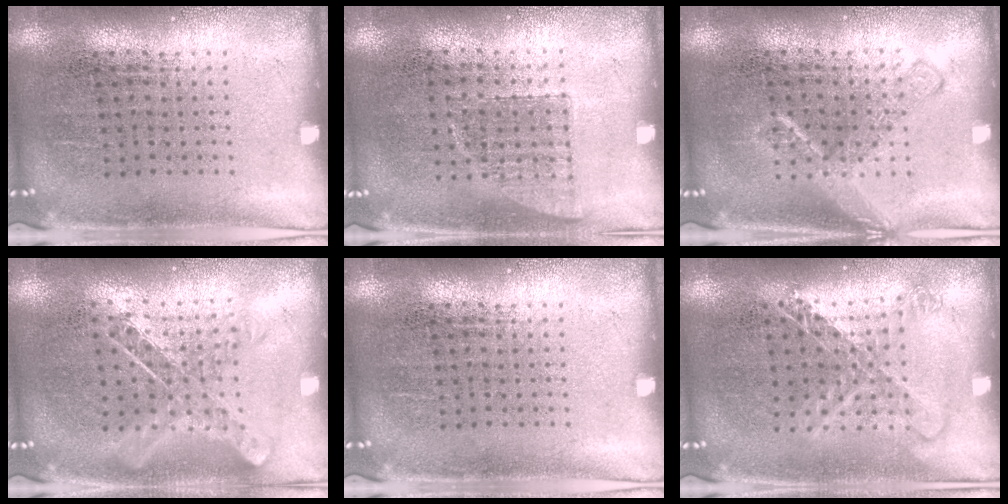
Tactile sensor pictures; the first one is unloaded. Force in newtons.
{"total": 0.6, "press": 0.5, "slide": 0.2}
{"total": 2.3, "press": 2.3, "slide": 0.3}
{"total": 0.8, "press": 0.8, "slide": 0.0}
{"total": 0.0}
{"total": 1.3, "press": 1.2, "slide": 0.6}